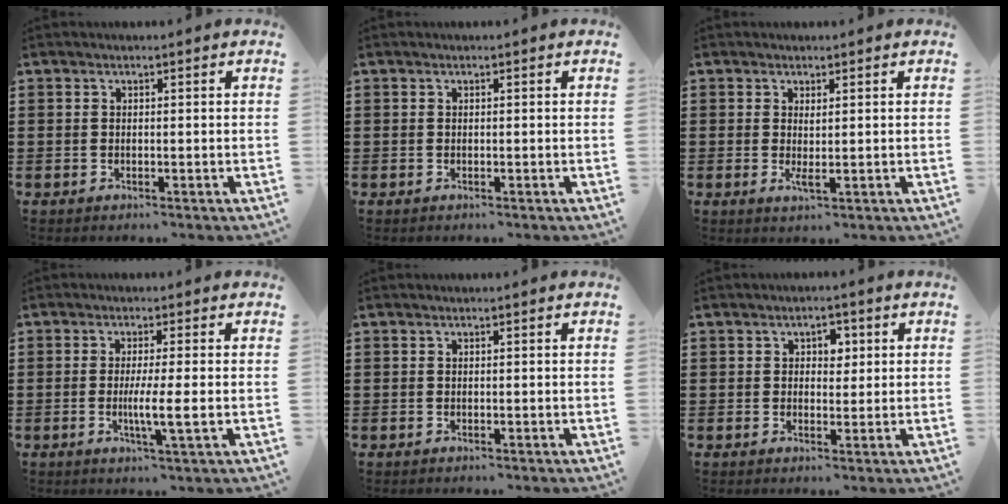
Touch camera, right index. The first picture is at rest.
{"total": 0.0}
{"total": 1.5, "force": [0.4, 0.2, 1.4], "torque": [-0.028, -0.004, 0.009]}
{"total": 4.6, "force": [-0.7, -0.2, 4.5], "torque": [-0.080, -0.012, -0.015]}
{"total": 0.0}
{"total": 2.4, "force": [0.8, 1.8, 1.5], "torque": [-0.027, 0.008, 0.010]}